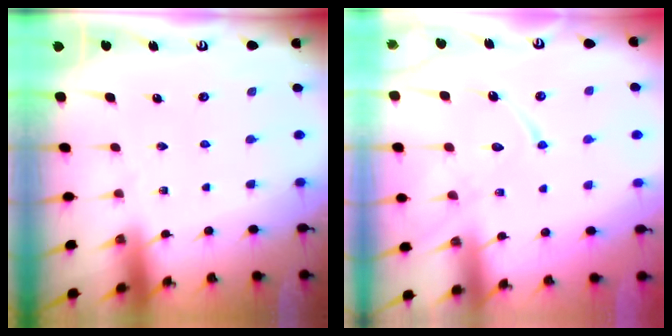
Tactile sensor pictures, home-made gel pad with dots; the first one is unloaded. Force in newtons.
{"total": 14.2, "press": 14.2, "slide": 1.2}